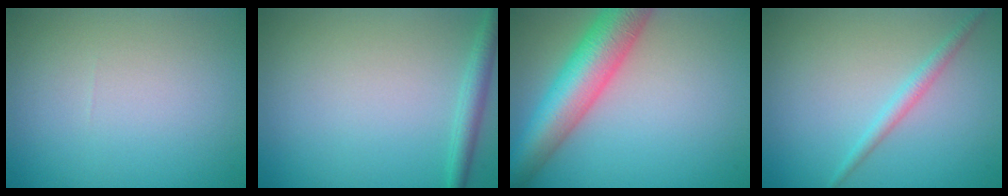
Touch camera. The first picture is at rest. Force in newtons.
{"total": 1.8, "press": 1.8, "slide": 0.1}
{"total": 8.5, "press": 8.4, "slide": 0.2}
{"total": 1.6, "press": 1.6, "slide": 0.1}